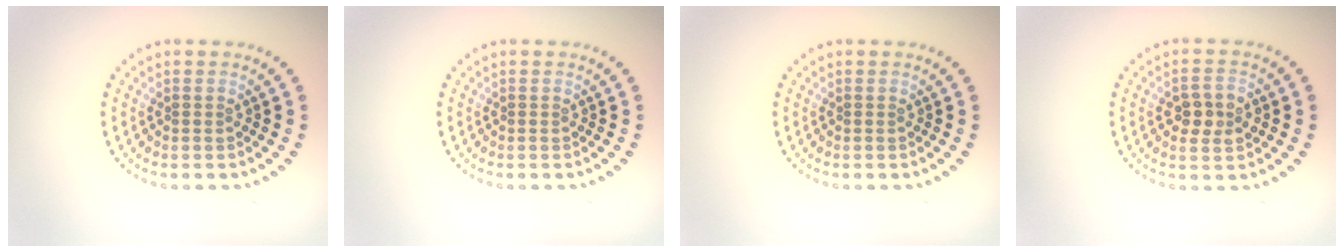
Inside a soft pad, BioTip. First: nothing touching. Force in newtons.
{"total": 0.0}
{"total": 0.0}
{"total": 2.8, "press": 2.8, "slide": 0.1}